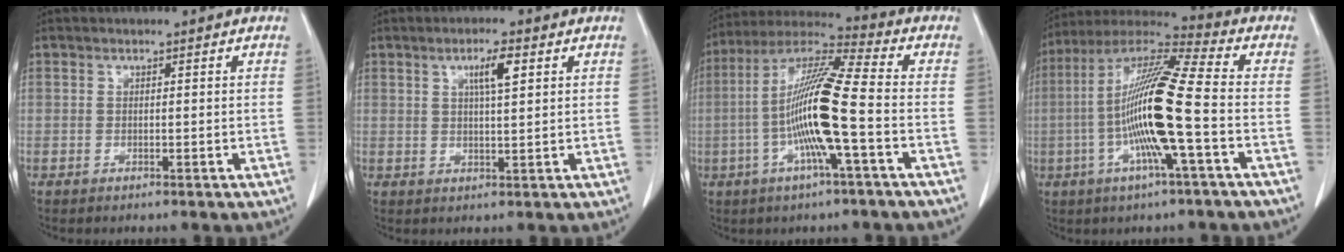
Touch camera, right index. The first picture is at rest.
{"total": 4.3, "force": [1.8, 0.5, 3.9], "torque": [-0.067, 0.001, 0.031]}
{"total": 14.5, "force": [-2.9, 0.0, 14.2], "torque": [-0.279, 0.003, -0.066]}
{"total": 16.4, "force": [-2.9, 0.0, 16.1], "torque": [-0.316, 0.001, -0.067]}